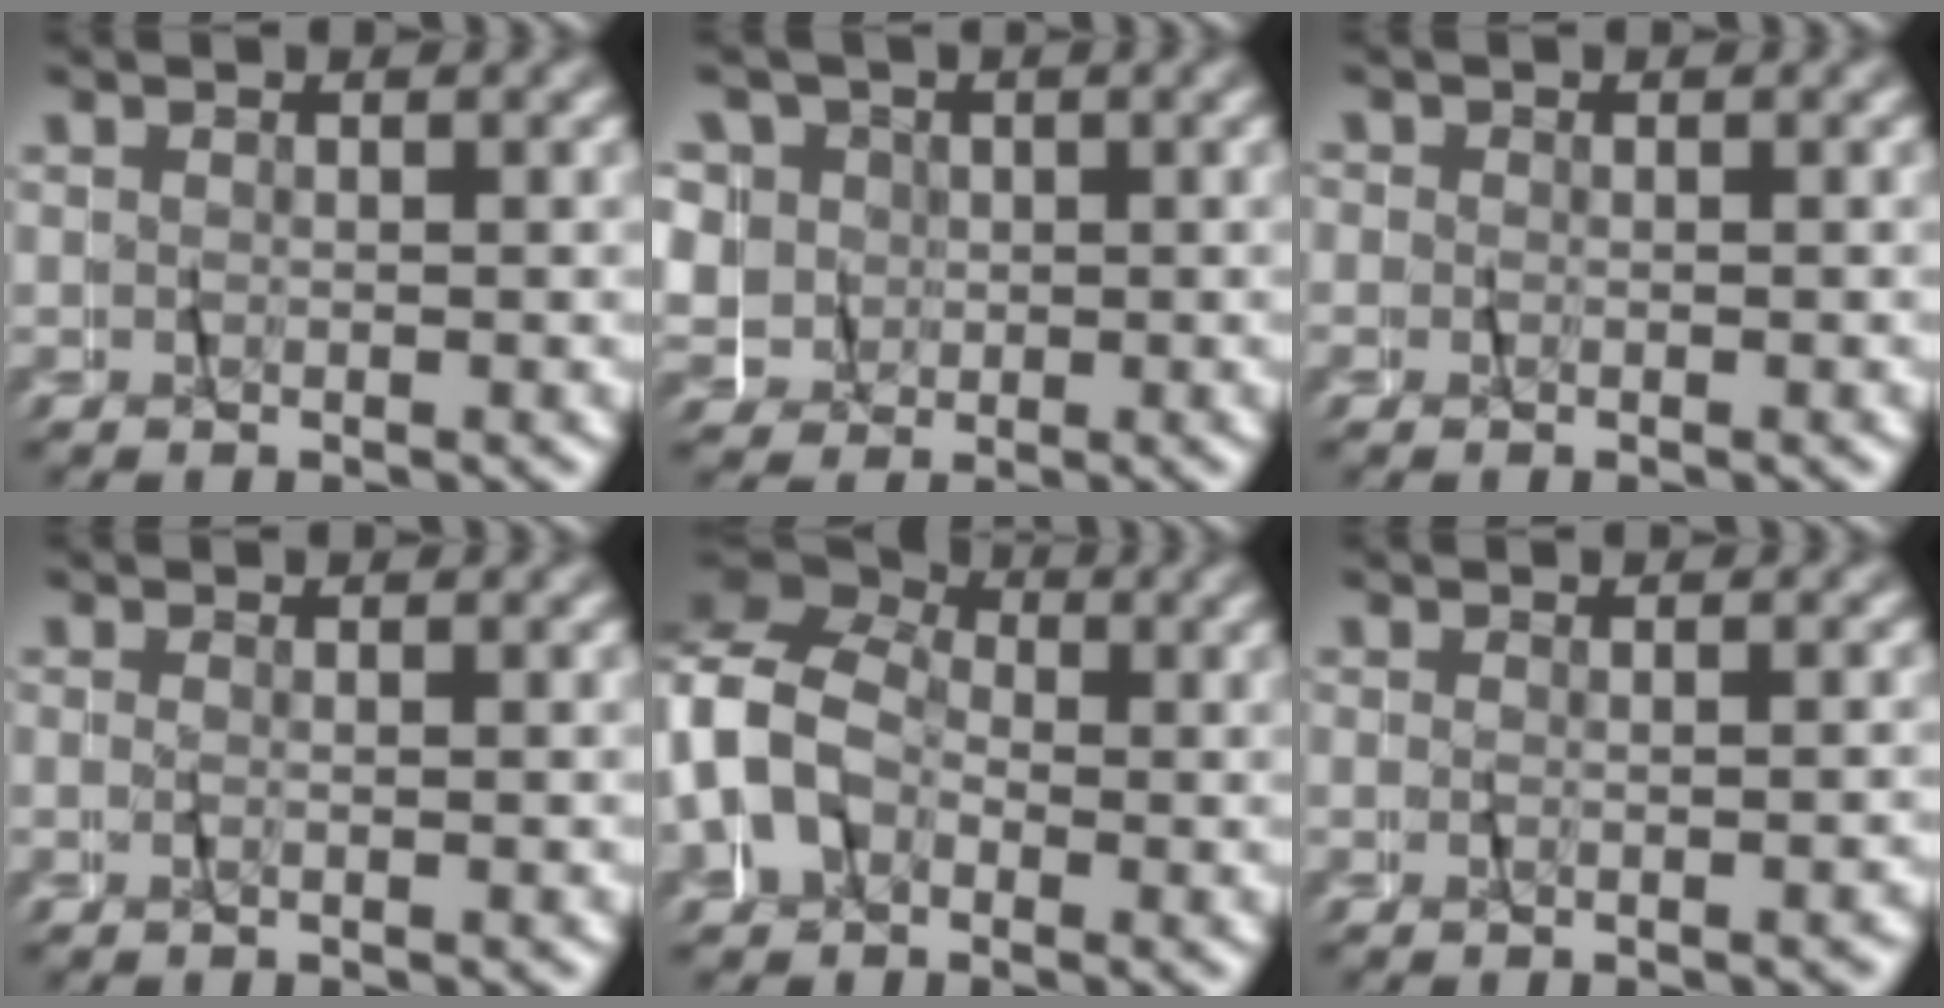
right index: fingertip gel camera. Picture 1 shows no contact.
{"total": 9.8, "force": [-0.1, 9.3, 3.1], "torque": [-0.105, -0.021, -0.004]}
{"total": 1.3, "force": [0.1, 1.2, 0.5], "torque": [-0.018, -0.004, 0.003]}
{"total": 1.1, "force": [-0.7, -0.8, -0.2], "torque": [0.003, 0.001, -0.015]}
{"total": 12.7, "force": [-0.4, 11.8, 4.7], "torque": [-0.156, -0.015, -0.026]}
{"total": 1.3, "force": [-1.0, -0.9, 0.0], "torque": [-0.001, -0.001, -0.016]}